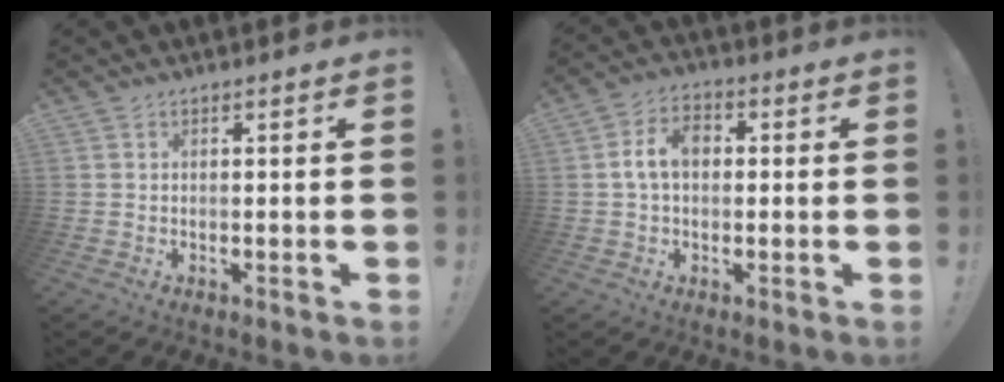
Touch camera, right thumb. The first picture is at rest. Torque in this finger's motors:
{"motor_torque": [0.81, 0.70, 0.59, -0.39, 0.02]}